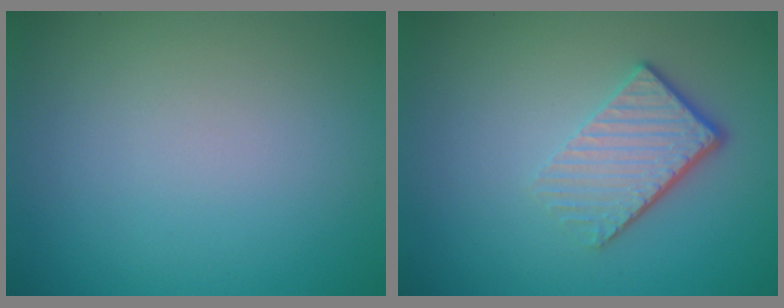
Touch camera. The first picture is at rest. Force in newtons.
{"total": 4.1, "press": 2.8, "slide": 3.0}